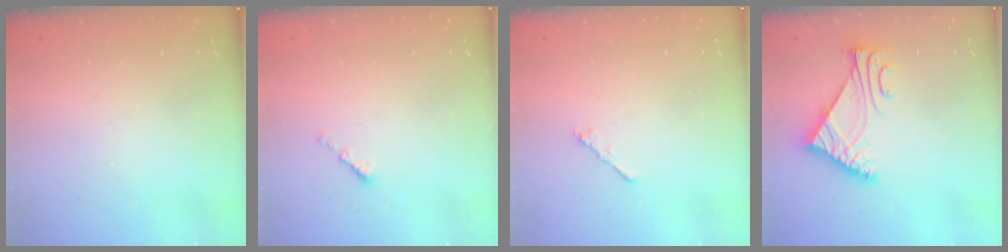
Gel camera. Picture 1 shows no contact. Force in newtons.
{"total": 0.0}
{"total": 2.3, "press": 2.2, "slide": 0.6}
{"total": 6.6, "press": 6.6, "slide": 1.0}